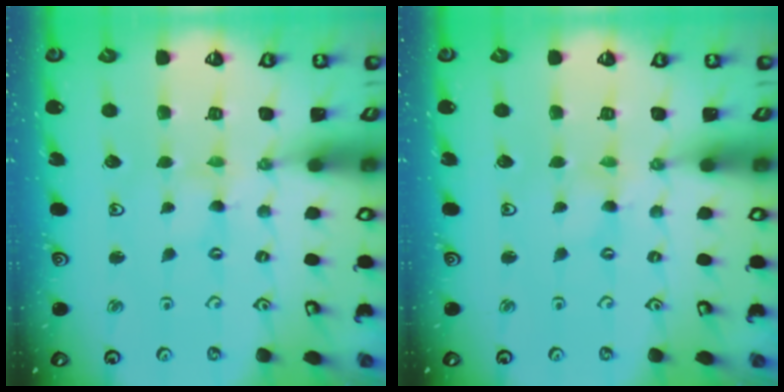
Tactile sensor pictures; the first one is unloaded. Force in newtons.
{"total": 0.0}